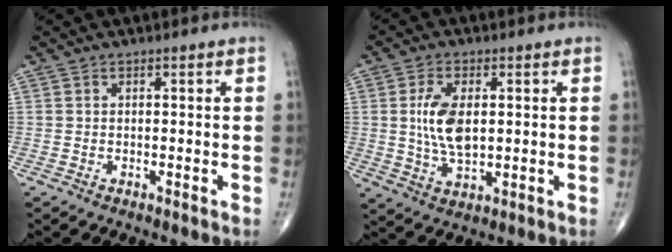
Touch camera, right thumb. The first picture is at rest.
{"total": 8.8, "force": [1.1, 4.6, 7.4], "torque": [-0.144, -0.008, 0.026]}